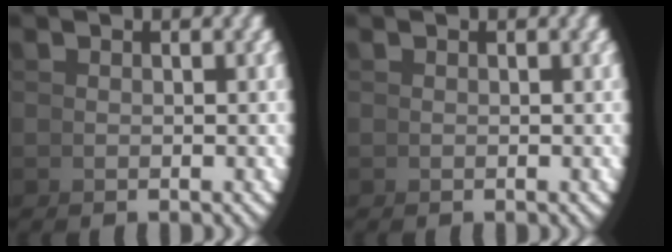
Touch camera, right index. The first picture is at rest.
{"total": 0.0}